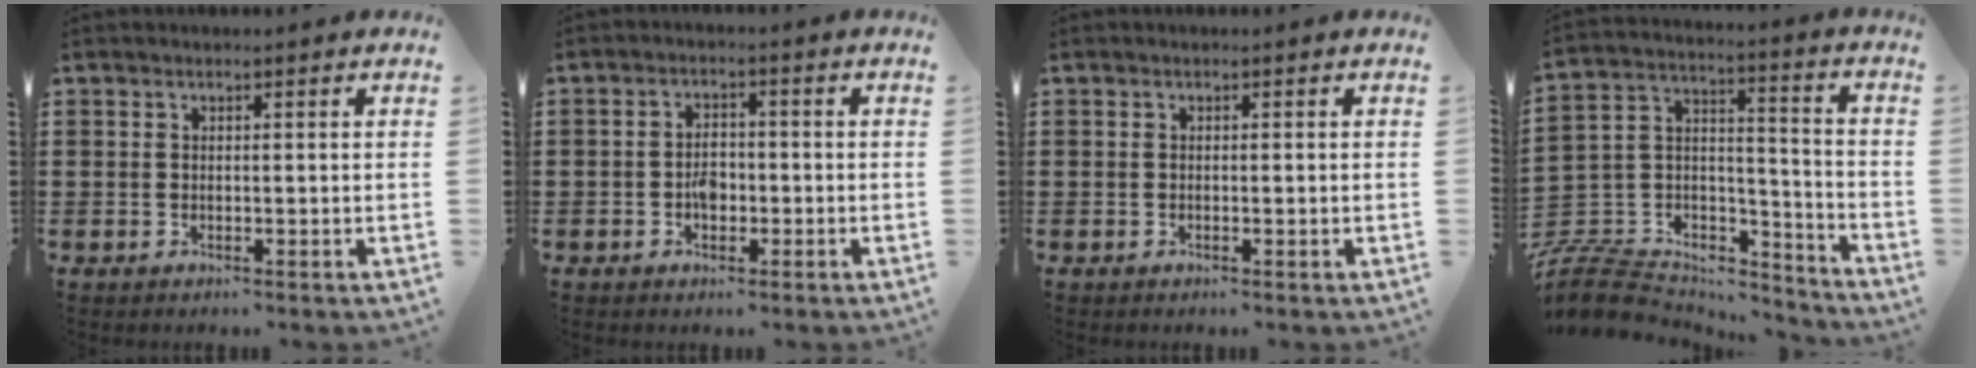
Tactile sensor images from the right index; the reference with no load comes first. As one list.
[{"total": 2.7, "force": [-0.7, 1.6, 2.1], "torque": [-0.032, 0.000, -0.016]}, {"total": 0.0}, {"total": 8.5, "force": [-7.3, 3.8, 2.0], "torque": [-0.057, 0.005, -0.144]}]